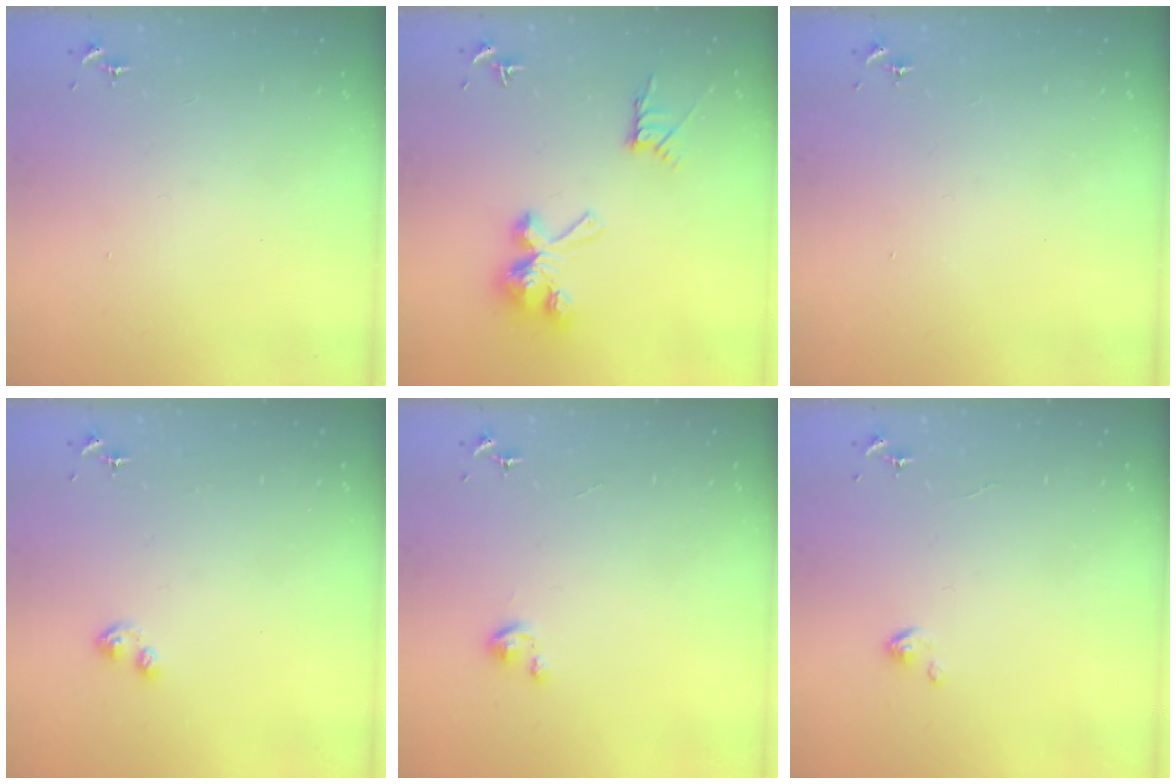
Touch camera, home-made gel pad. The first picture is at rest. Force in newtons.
{"total": 13.9, "press": 13.9, "slide": 0.3}
{"total": 0.0}
{"total": 4.4, "press": 4.4, "slide": 0.4}
{"total": 2.3, "press": 2.2, "slide": 0.2}
{"total": 2.7, "press": 2.7, "slide": 0.2}